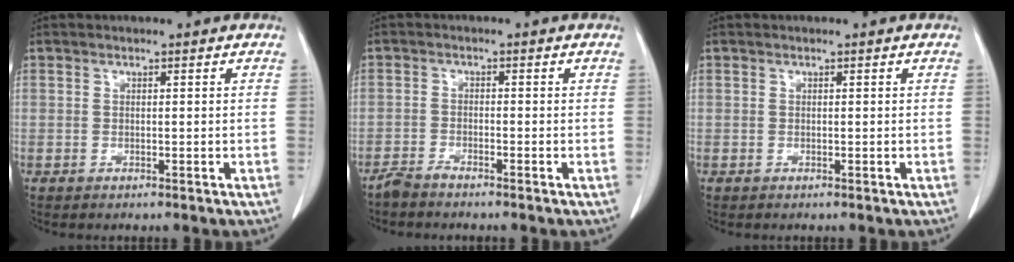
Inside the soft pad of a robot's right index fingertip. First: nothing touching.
{"total": 2.2, "force": [-2.0, 0.1, 0.9], "torque": [-0.019, -0.003, -0.039]}
{"total": 0.0}